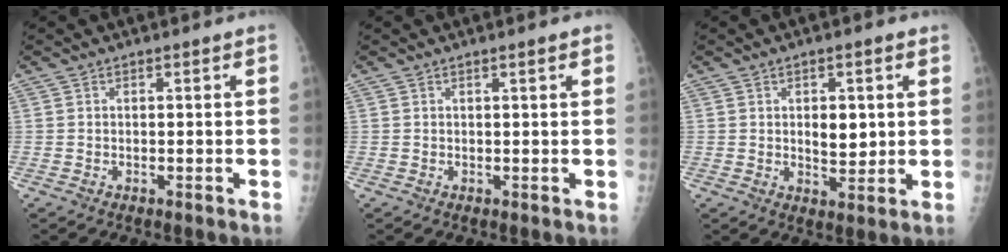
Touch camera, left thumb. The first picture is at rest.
{"total": 1.3, "force": [0.8, 0.0, 1.1], "torque": [-0.015, 0.000, 0.009]}
{"total": 6.1, "force": [1.3, 3.4, 4.9], "torque": [-0.049, -0.010, 0.021]}